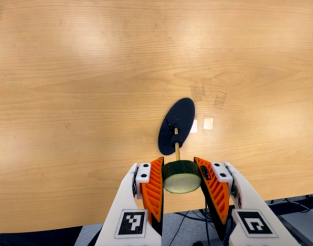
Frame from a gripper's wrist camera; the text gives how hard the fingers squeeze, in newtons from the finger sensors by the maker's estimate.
{"total": 10.1, "left": 8.8, "right": 11.4}